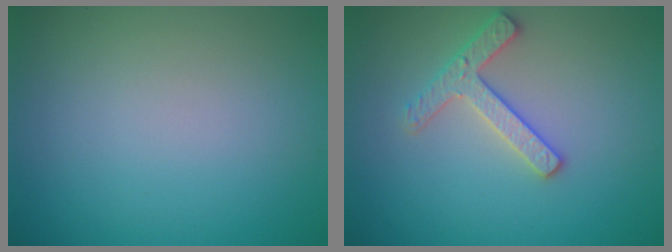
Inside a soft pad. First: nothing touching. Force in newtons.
{"total": 2.6, "press": 2.6, "slide": 0.3}